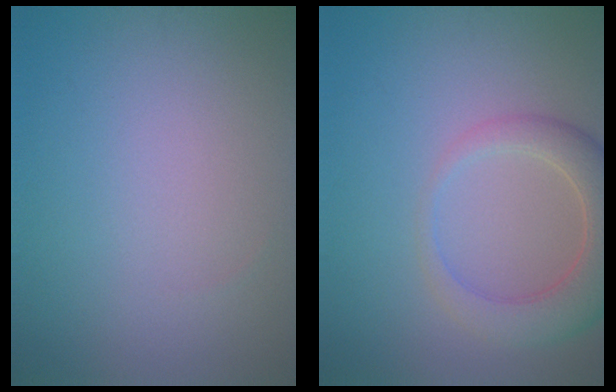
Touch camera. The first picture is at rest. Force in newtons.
{"total": 4.9, "press": 4.9, "slide": 0.5}